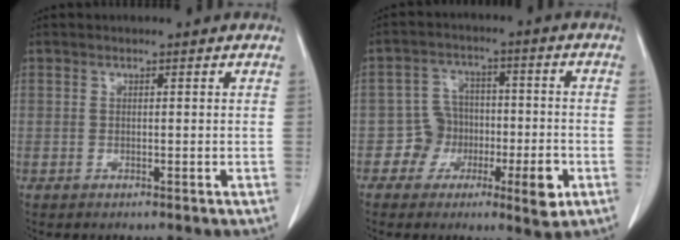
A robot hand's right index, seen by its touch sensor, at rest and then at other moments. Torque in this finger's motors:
{"motor_torque": [0.61, -0.17, 0.25, 0.03]}